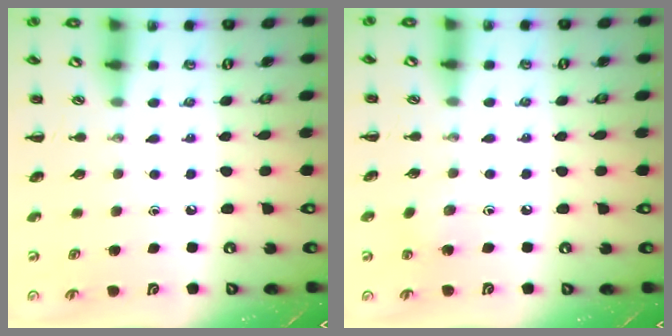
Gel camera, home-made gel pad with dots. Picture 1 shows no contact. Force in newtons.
{"total": 5.8, "press": 5.6, "slide": 1.6}